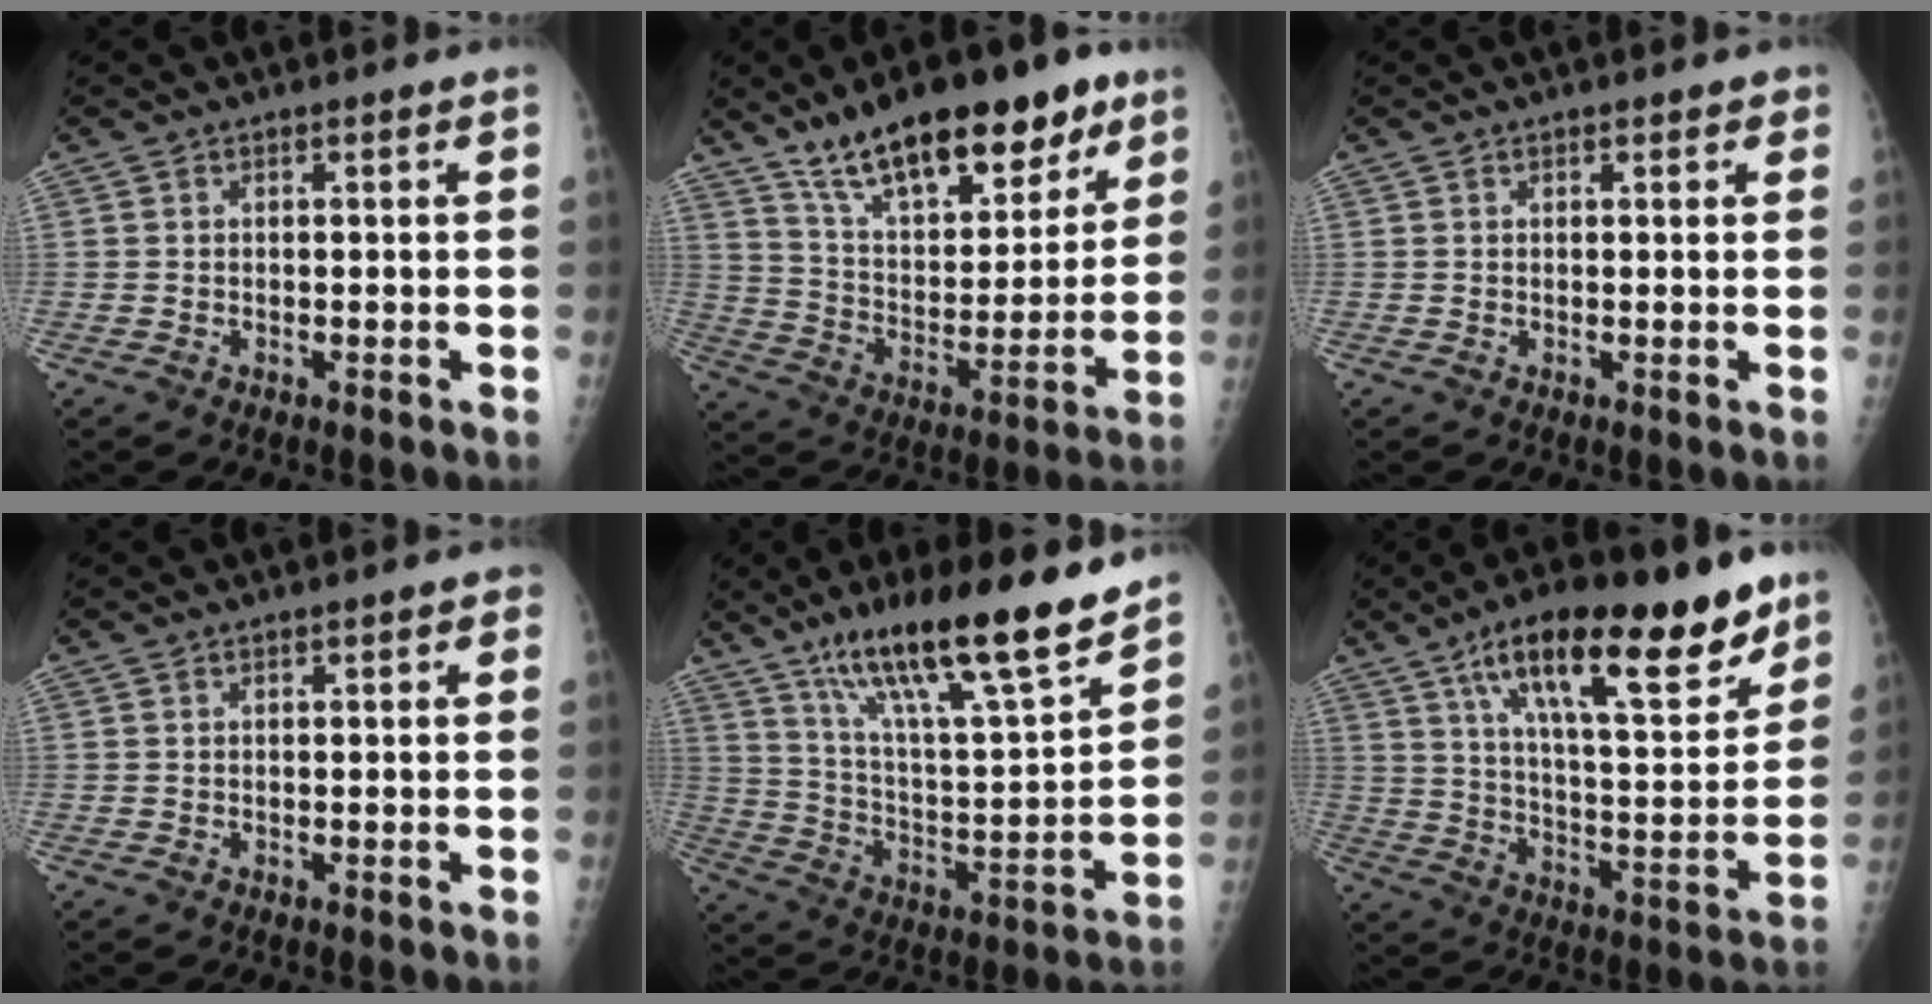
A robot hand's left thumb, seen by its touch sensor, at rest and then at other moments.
{"total": 22.7, "force": [14.9, 9.3, 14.4], "torque": [-0.183, -0.051, 0.249]}
{"total": 1.3, "force": [0.9, 0.7, 0.7], "torque": [0.005, -0.002, 0.006]}
{"total": 1.5, "force": [0.6, 0.7, 1.2], "torque": [-0.010, 0.002, 0.005]}
{"total": 22.5, "force": [16.1, 3.6, 15.3], "torque": [-0.236, -0.070, 0.277]}
{"total": 24.4, "force": [14.6, 7.9, 17.9], "torque": [-0.251, -0.047, 0.238]}